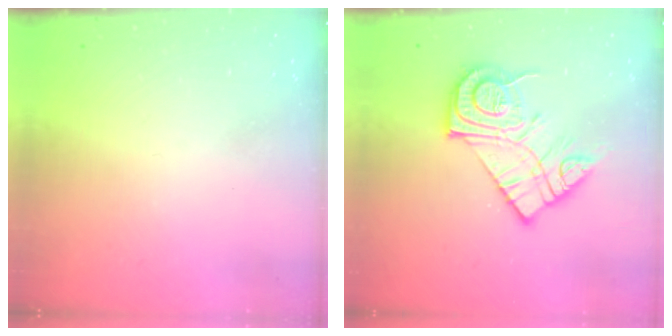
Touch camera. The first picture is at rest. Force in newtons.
{"total": 16.1, "press": 16.1, "slide": 1.5}